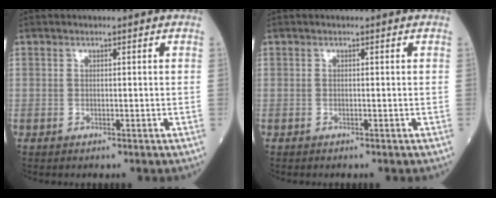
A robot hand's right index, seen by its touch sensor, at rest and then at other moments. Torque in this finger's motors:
{"motor_torque": [-0.09, -0.01, -0.02, -0.01]}